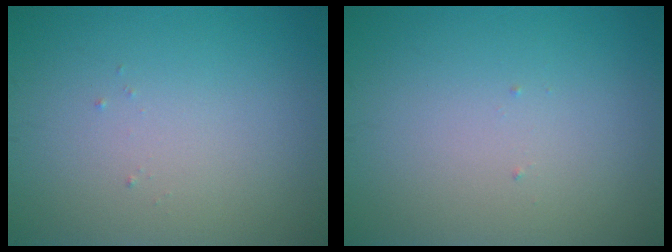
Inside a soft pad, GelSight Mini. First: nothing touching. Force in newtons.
{"total": 0.0}